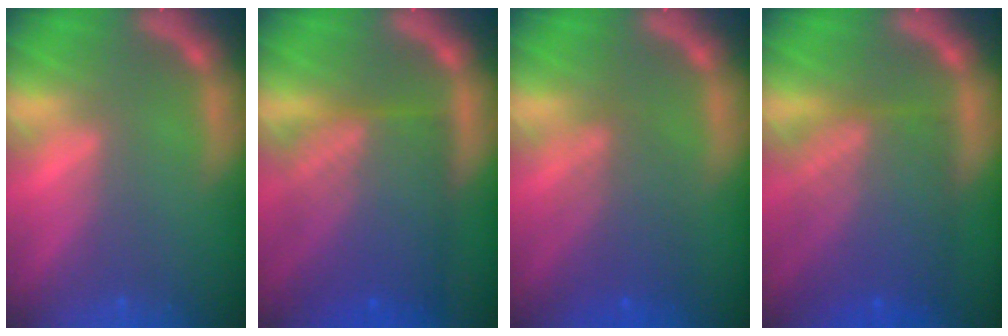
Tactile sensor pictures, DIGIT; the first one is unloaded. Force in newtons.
{"total": 10.1}
{"total": 4.5}
{"total": 9.1}